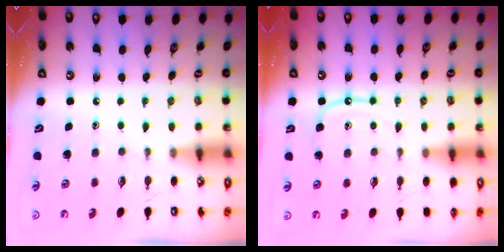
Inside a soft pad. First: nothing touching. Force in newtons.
{"total": 8.7, "press": 8.7, "slide": 0.9}